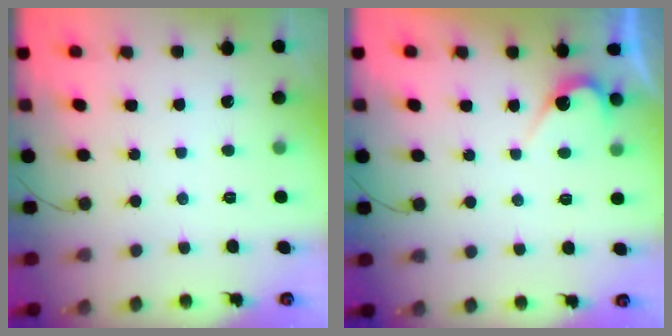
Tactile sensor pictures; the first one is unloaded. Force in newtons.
{"total": 4.1, "press": 4.1, "slide": 0.3}